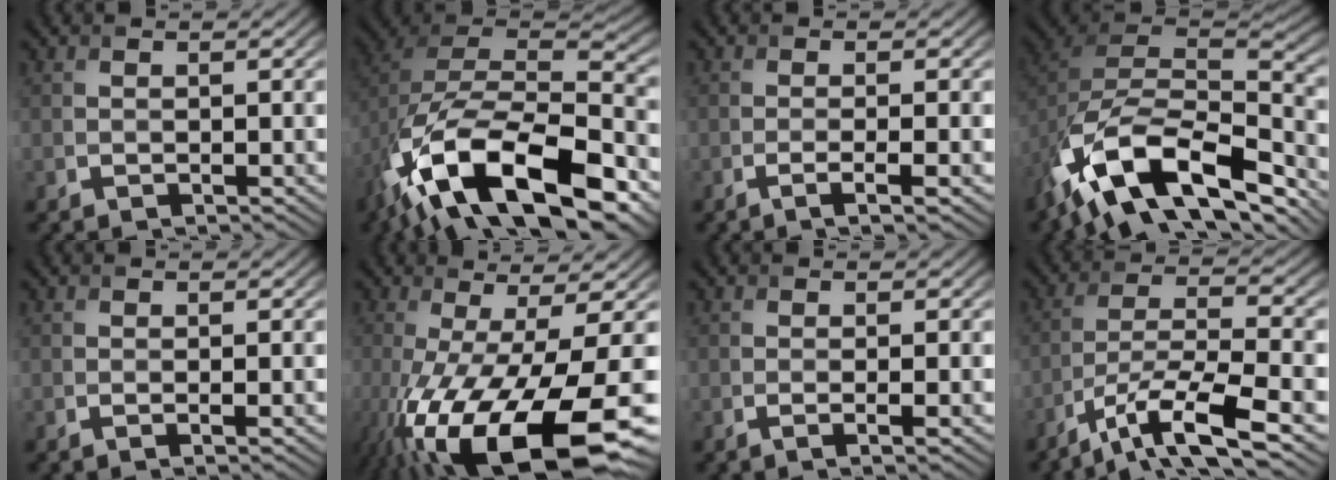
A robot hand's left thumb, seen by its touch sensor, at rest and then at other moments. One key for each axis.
{"total": 19.5, "fx": -9.9, "fy": 9.2, "fz": 14.0, "tx": -0.285, "ty": -0.028, "tz": -0.157}
{"total": 3.0, "fx": -1.0, "fy": 0.6, "fz": 2.7, "tx": -0.041, "ty": 0.002, "tz": -0.026}
{"total": 16.7, "fx": -10.3, "fy": 7.6, "fz": 10.8, "tx": -0.237, "ty": -0.017, "tz": -0.183}
{"total": 1.0, "fx": -0.1, "fy": 0.2, "fz": 1.0, "tx": -0.017, "ty": -0.001, "tz": -0.005}
{"total": 18.4, "fx": -7.7, "fy": 5.2, "fz": 15.9, "tx": -0.278, "ty": -0.046, "tz": -0.110}
{"total": 2.0, "fx": -0.3, "fy": 0.5, "fz": 1.9, "tx": -0.029, "ty": -0.001, "tz": -0.009}
{"total": 11.7, "fx": -7.4, "fy": 2.8, "fz": 8.7, "tx": -0.159, "ty": -0.006, "tz": -0.133}